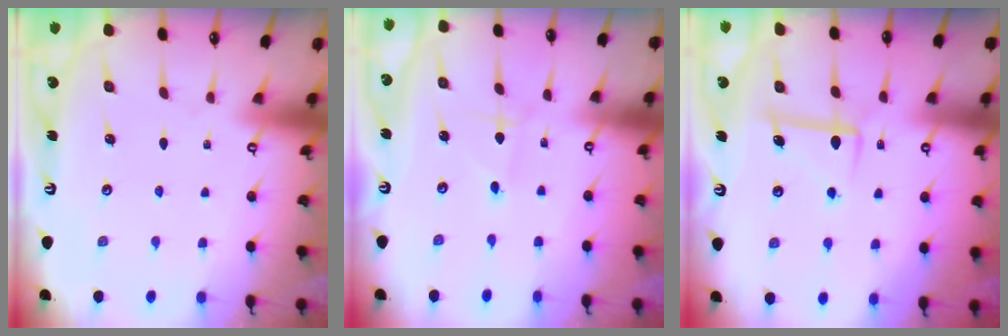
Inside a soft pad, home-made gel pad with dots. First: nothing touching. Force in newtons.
{"total": 1.8, "press": 1.7, "slide": 0.2}
{"total": 6.0, "press": 5.9, "slide": 1.0}